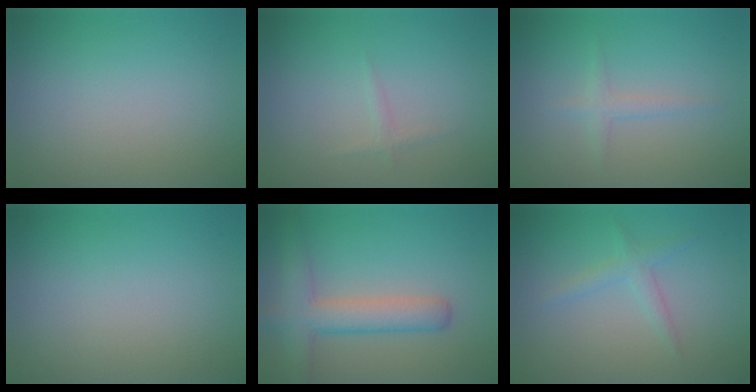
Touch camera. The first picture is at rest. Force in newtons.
{"total": 0.7, "press": 0.7, "slide": 0.0}
{"total": 1.3, "press": 1.3, "slide": 0.1}
{"total": 0.0}
{"total": 4.6, "press": 4.6, "slide": 0.2}
{"total": 1.7, "press": 1.7, "slide": 0.0}